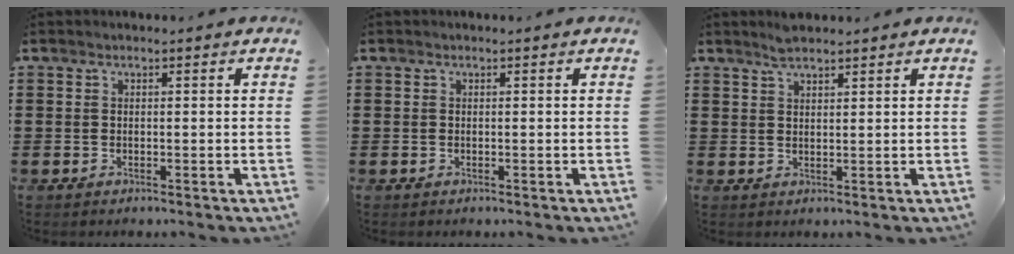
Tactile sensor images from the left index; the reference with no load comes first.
{"total": 0.0}
{"total": 2.5, "force": [2.2, 0.5, 1.1], "torque": [-0.025, 0.001, 0.041]}